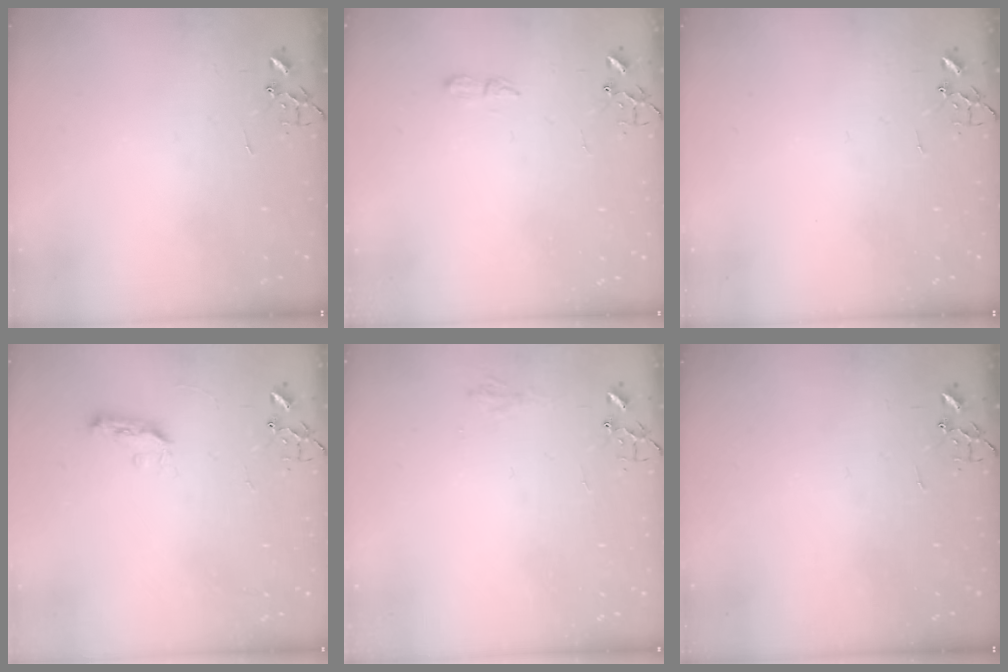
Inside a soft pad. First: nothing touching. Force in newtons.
{"total": 5.8, "press": 5.7, "slide": 0.7}
{"total": 0.0}
{"total": 5.7, "press": 5.7, "slide": 0.7}
{"total": 8.6, "press": 8.6, "slide": 0.4}
{"total": 0.0}